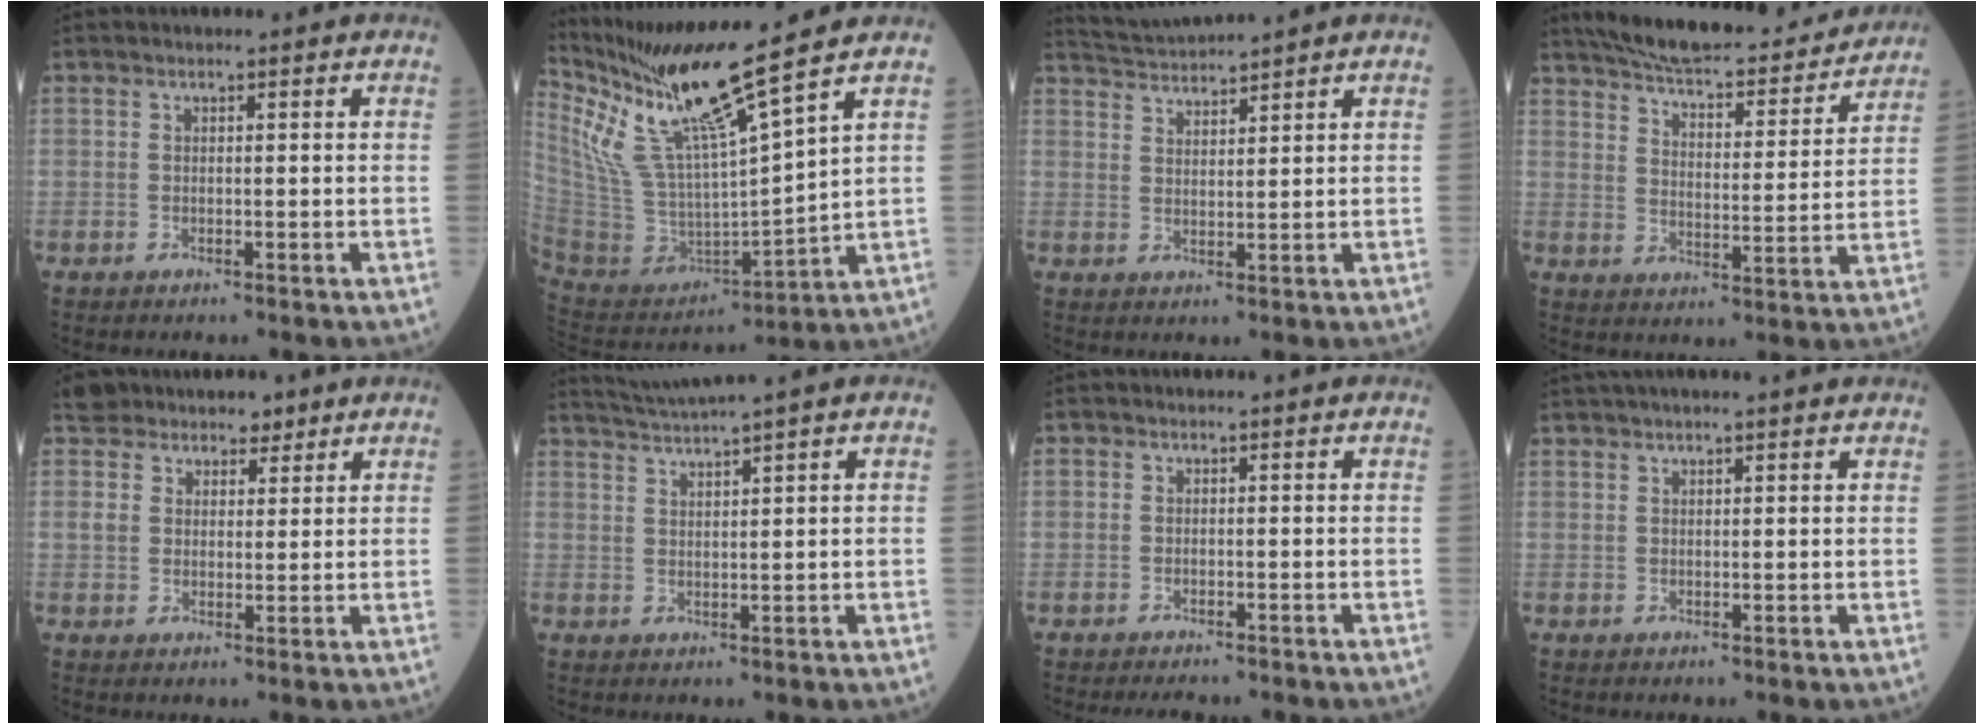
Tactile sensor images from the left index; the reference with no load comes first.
{"total": 15.8, "force": [12.4, -2.0, 9.6], "torque": [-0.193, -0.014, 0.259]}
{"total": 4.3, "force": [4.1, -1.3, -0.2], "torque": [-0.009, 0.008, 0.087]}
{"total": 20.7, "force": [18.7, 3.7, 7.9], "torque": [-0.116, -0.004, 0.256]}
{"total": 5.8, "force": [4.4, 3.8, 0.3], "torque": [0.012, 0.008, 0.068]}
{"total": 3.9, "force": [3.2, -1.9, 1.0], "torque": [-0.030, -0.001, 0.072]}
{"total": 2.9, "force": [-2.6, 1.0, 0.8], "torque": [-0.013, -0.006, -0.038]}
{"total": 6.5, "force": [5.7, 0.0, 3.1], "torque": [-0.044, 0.034, 0.076]}